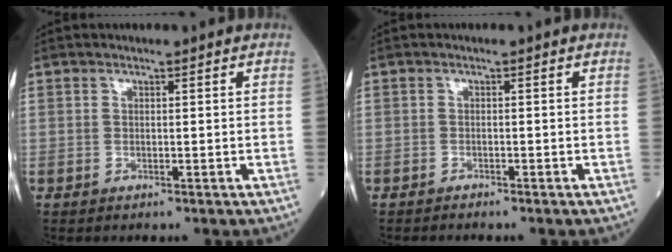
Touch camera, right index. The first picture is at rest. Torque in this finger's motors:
{"motor_torque": [-0.23, -0.16, 0.03, 0.00]}